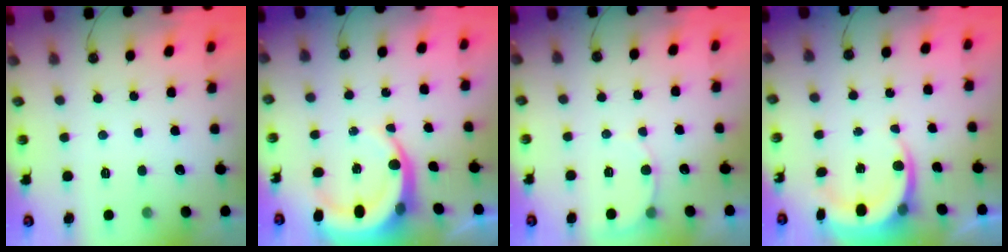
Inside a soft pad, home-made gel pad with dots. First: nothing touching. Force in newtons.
{"total": 8.0, "press": 7.9, "slide": 1.0}
{"total": 5.9, "press": 5.8, "slide": 0.4}
{"total": 6.2, "press": 6.1, "slide": 1.2}